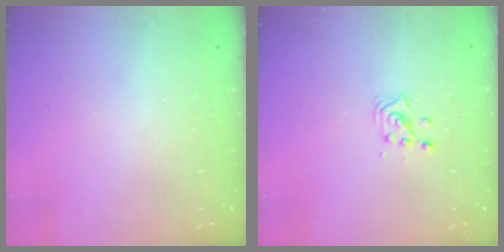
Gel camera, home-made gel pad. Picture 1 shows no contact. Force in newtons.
{"total": 3.1, "press": 3.1, "slide": 0.4}